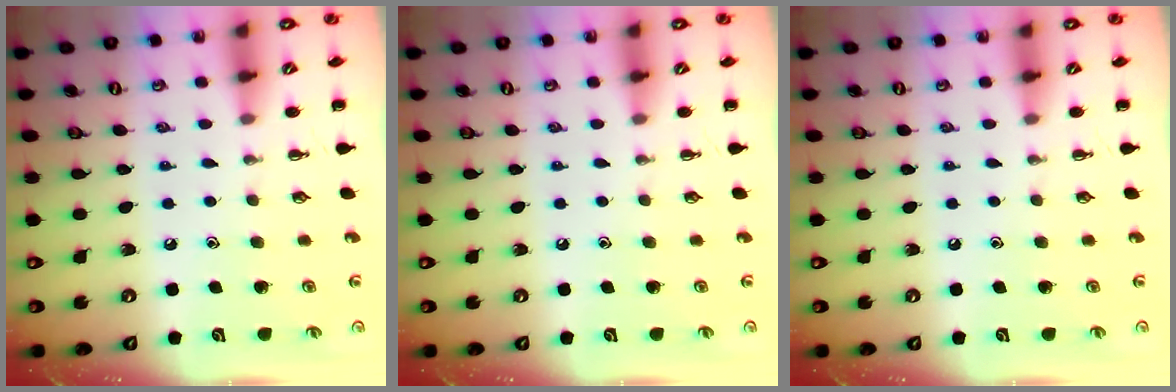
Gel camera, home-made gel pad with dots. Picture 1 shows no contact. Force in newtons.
{"total": 0.0}
{"total": 0.0}